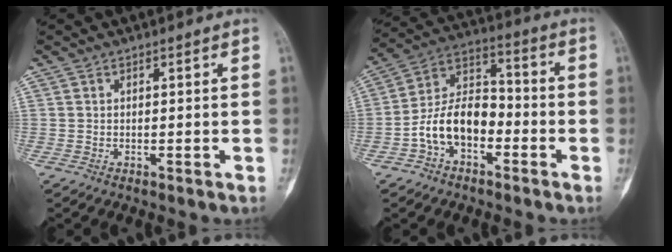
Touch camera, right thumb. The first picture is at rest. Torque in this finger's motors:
{"motor_torque": [0.72, 0.63, 0.98, -0.89, 0.09]}